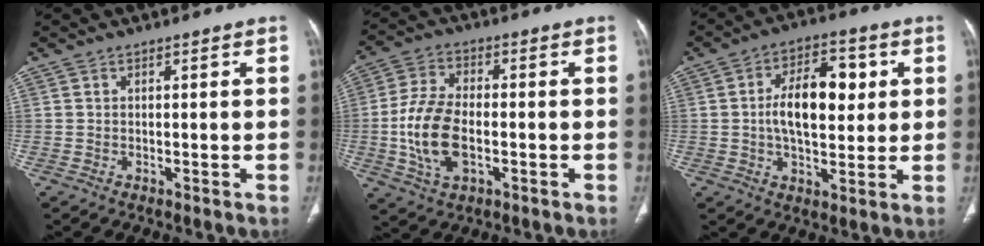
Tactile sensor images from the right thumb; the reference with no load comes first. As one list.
[{"total": 12.3, "force": [-2.2, 7.0, 9.9], "torque": [-0.199, 0.010, -0.039]}, {"total": 13.0, "force": [1.7, 7.1, 10.8], "torque": [-0.149, 0.009, 0.025]}]